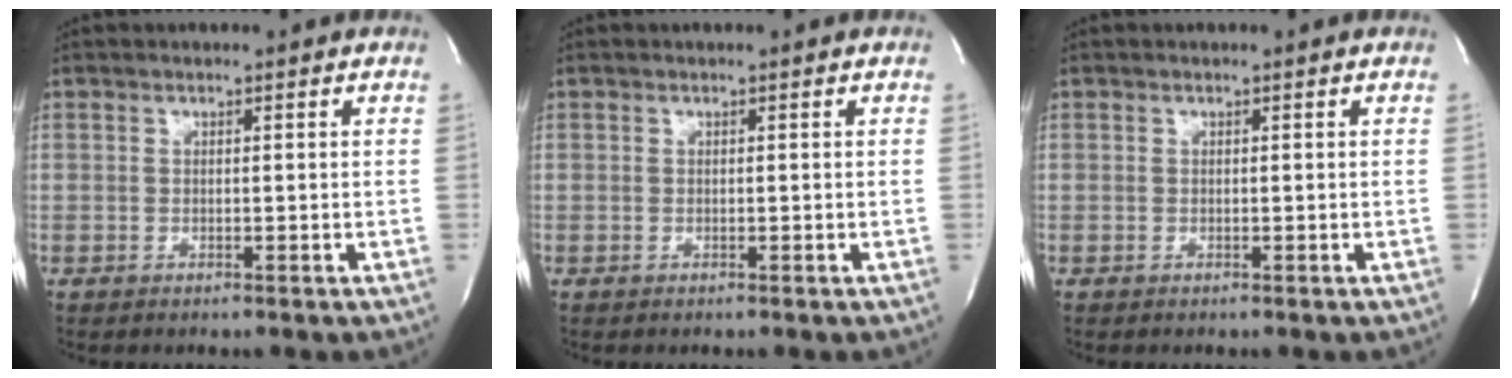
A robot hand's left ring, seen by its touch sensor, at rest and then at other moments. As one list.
[{"total": 0.0}, {"total": 0.0}]